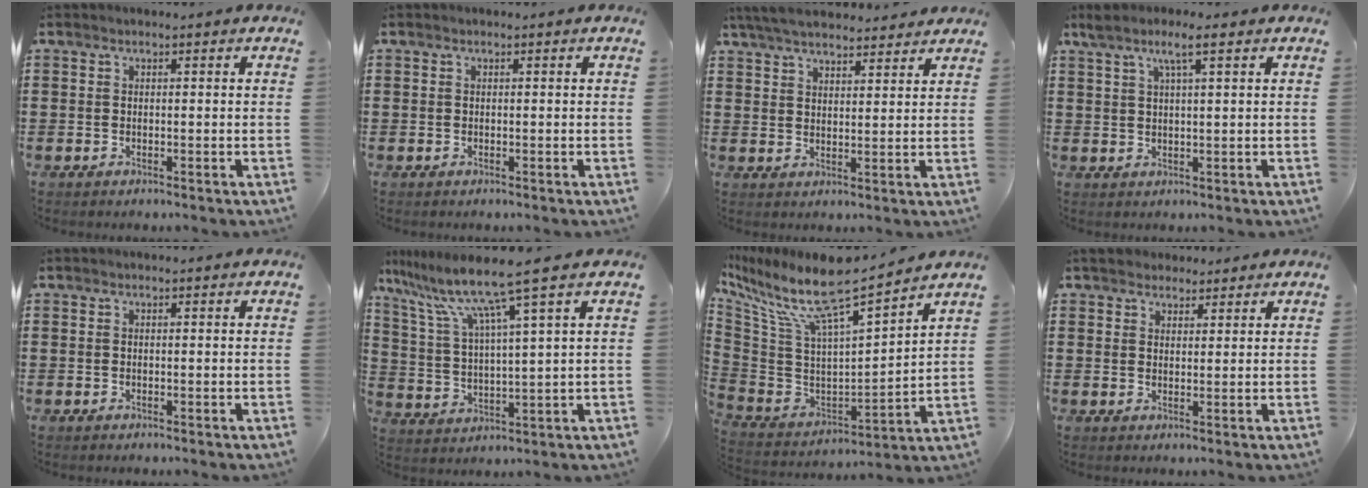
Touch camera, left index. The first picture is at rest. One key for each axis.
{"total": 0.0}
{"total": 5.5, "fx": 5.1, "fy": 0.9, "fz": 1.7, "tx": -0.049, "ty": -0.012, "tz": 0.095}
{"total": 4.0, "fx": 1.9, "fy": 0.4, "fz": 3.5, "tx": -0.073, "ty": 0.004, "tz": 0.029}
{"total": 0.0}
{"total": 9.8, "fx": 7.0, "fy": -0.5, "fz": 6.8, "tx": -0.157, "ty": -0.034, "tz": 0.113}
{"total": 10.1, "fx": 7.5, "fy": 1.2, "fz": 6.6, "tx": -0.156, "ty": -0.060, "tz": 0.122}
{"total": 3.2, "fx": 2.8, "fy": 1.5, "fz": 0.2, "tx": -0.006, "ty": 0.000, "tz": 0.053}